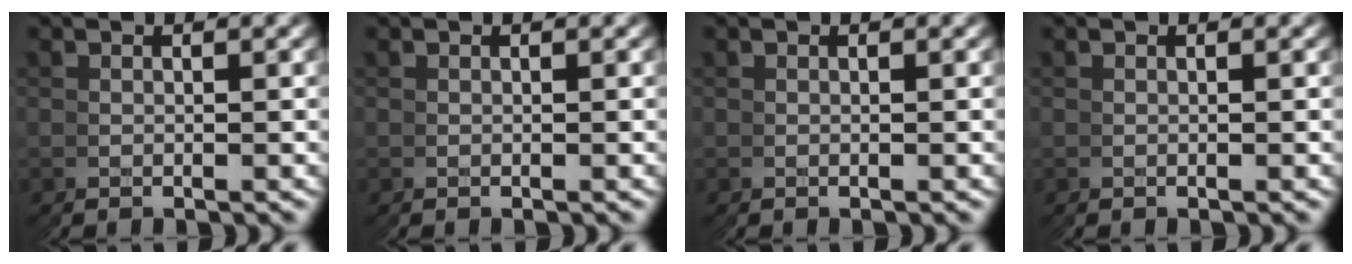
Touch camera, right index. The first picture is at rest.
{"total": 0.0}
{"total": 0.0}
{"total": 0.0}